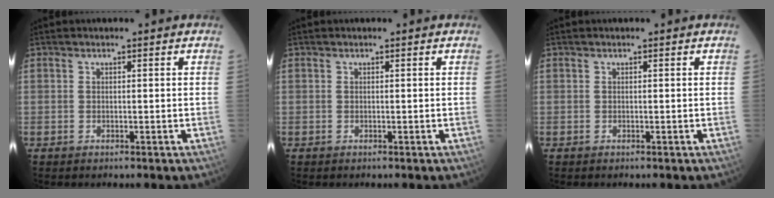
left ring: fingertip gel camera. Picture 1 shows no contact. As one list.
[{"total": 0.0}, {"total": 0.0}]